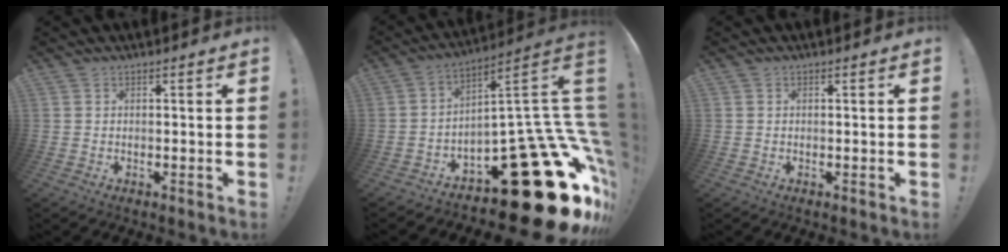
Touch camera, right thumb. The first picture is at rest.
{"total": 29.1, "force": [-15.0, 10.2, 22.8], "torque": [-0.227, 0.053, -0.225]}
{"total": 0.0}